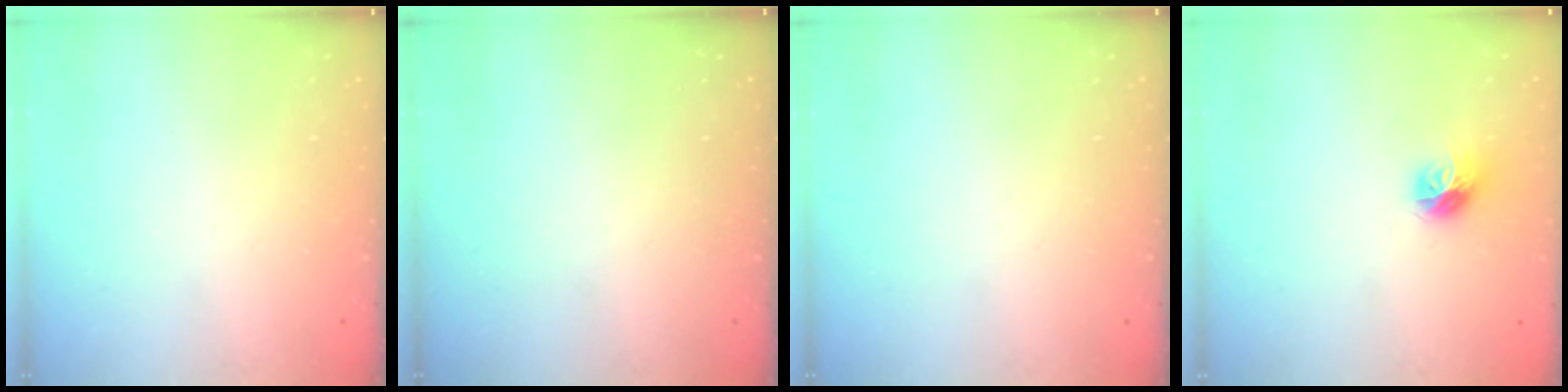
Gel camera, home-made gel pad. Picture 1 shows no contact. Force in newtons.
{"total": 0.0}
{"total": 0.0}
{"total": 8.8, "press": 8.8, "slide": 0.4}